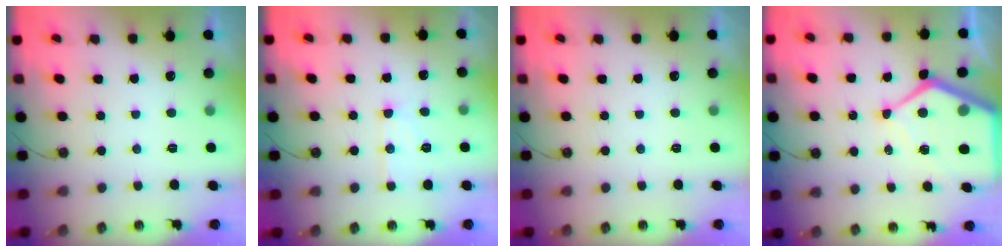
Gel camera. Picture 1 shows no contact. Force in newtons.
{"total": 7.9, "press": 7.9, "slide": 0.7}
{"total": 0.0}
{"total": 13.0, "press": 12.9, "slide": 1.3}